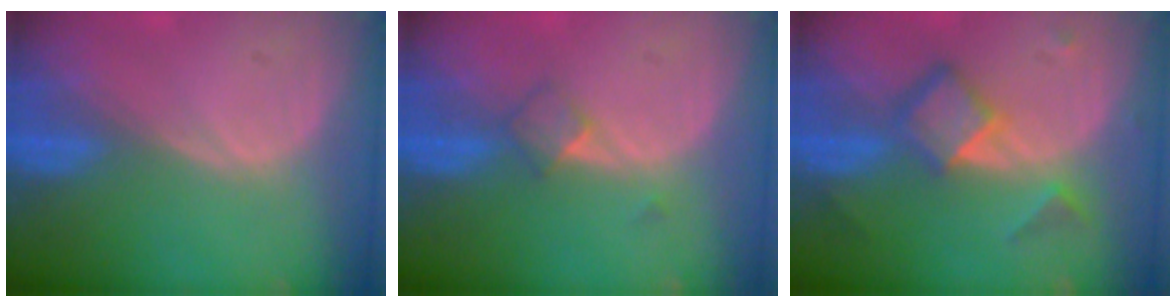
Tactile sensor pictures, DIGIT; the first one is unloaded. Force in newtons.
{"total": 3.0, "press": 2.7, "slide": 1.2}
{"total": 6.9, "press": 6.0, "slide": 3.5}